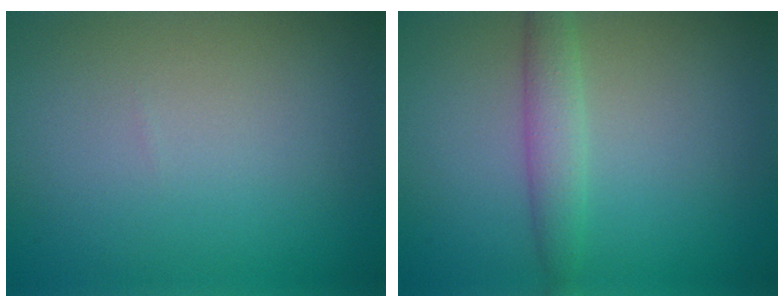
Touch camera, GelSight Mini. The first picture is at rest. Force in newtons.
{"total": 2.4, "press": 2.4, "slide": 0.1}